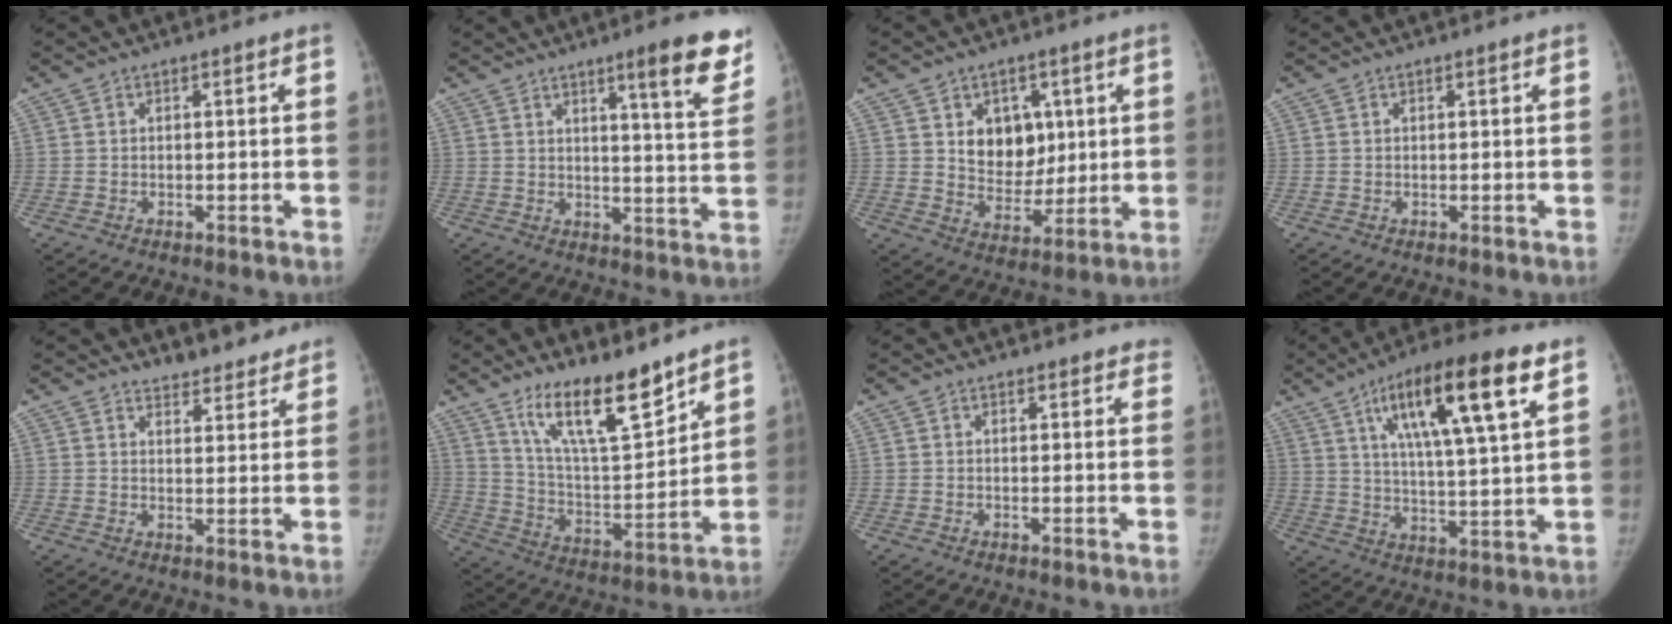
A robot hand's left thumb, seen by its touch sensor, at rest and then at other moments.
{"total": 11.5, "force": [7.4, 1.4, 8.7], "torque": [-0.092, -0.044, 0.095]}
{"total": 10.3, "force": [3.2, 7.9, 5.8], "torque": [-0.044, -0.022, 0.064]}
{"total": 0.0}
{"total": 7.6, "force": [6.8, 2.7, 1.8], "torque": [0.006, -0.044, 0.087]}
{"total": 17.1, "force": [12.3, 4.7, 10.9], "torque": [-0.152, -0.081, 0.226]}
{"total": 4.3, "force": [3.9, 1.7, 0.5], "torque": [0.030, -0.012, 0.029]}
{"total": 19.5, "force": [9.4, 4.2, 16.6], "torque": [-0.257, -0.020, 0.153]}